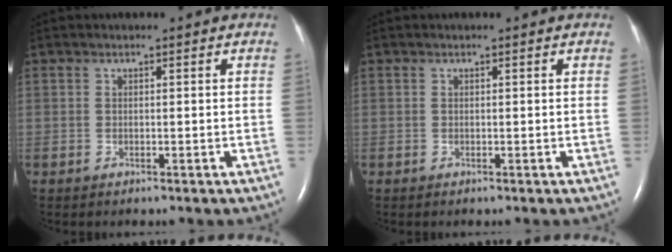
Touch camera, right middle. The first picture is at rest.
{"total": 0.0}